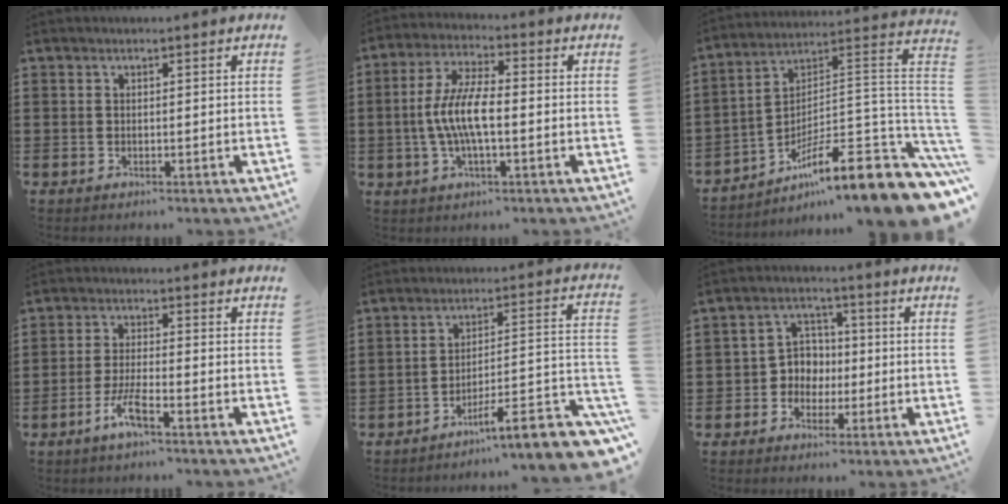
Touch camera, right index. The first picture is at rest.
{"total": 7.8, "force": [-1.2, 2.2, 7.3], "torque": [-0.167, -0.012, -0.030]}
{"total": 14.3, "force": [-9.1, 1.8, 10.9], "torque": [-0.151, 0.016, -0.158]}
{"total": 4.6, "force": [-2.8, 0.5, 3.6], "torque": [-0.088, -0.009, -0.059]}
{"total": 8.9, "force": [-6.1, 1.2, 6.4], "torque": [-0.087, -0.005, -0.116]}
{"total": 4.4, "force": [-1.0, 4.1, 1.2], "torque": [-0.038, 0.015, -0.022]}